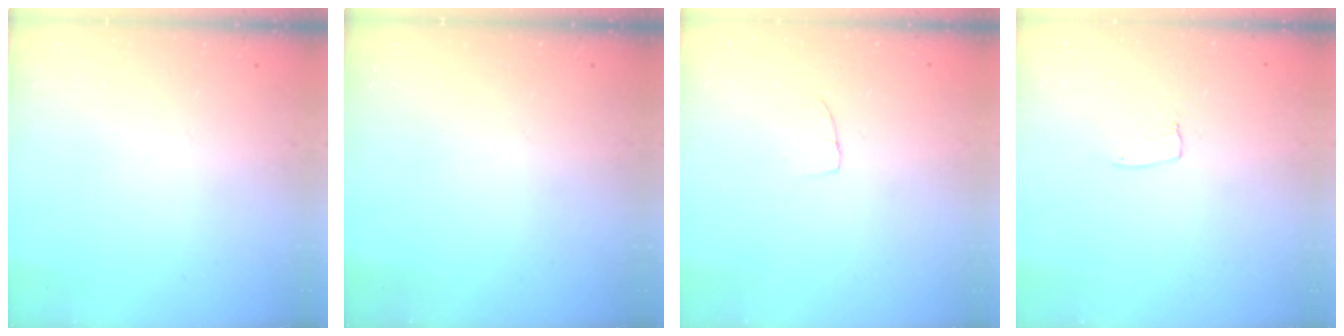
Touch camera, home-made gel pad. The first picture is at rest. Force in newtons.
{"total": 0.0}
{"total": 3.2, "press": 3.2, "slide": 0.2}
{"total": 2.6, "press": 2.6, "slide": 0.1}